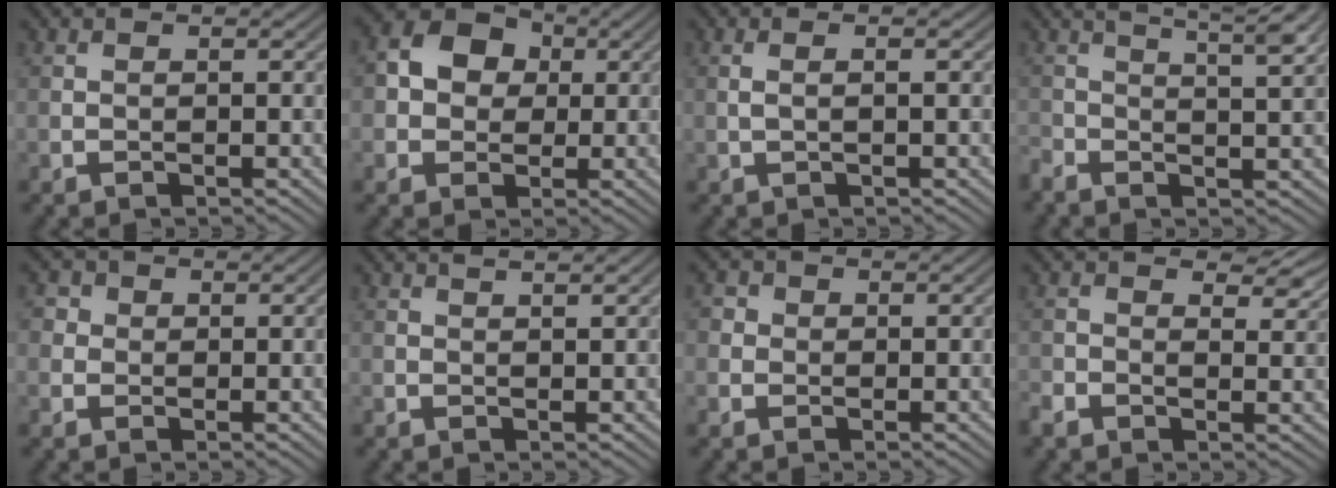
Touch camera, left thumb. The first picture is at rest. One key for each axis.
{"total": 7.0, "fx": 1.2, "fy": 5.8, "fz": 3.8, "tx": -0.085, "ty": 0.018, "tz": 0.004}
{"total": 1.2, "fx": 0.1, "fy": 0.1, "fz": 1.2, "tx": -0.023, "ty": 0.002, "tz": 0.001}
{"total": 7.0, "fx": 3.5, "fy": 1.6, "fz": 5.9, "tx": -0.089, "ty": 0.029, "tz": 0.031}
{"total": 2.3, "fx": 0.5, "fy": 2.1, "fz": 0.7, "tx": -0.022, "ty": 0.004, "tz": -0.002}
{"total": 1.0, "fx": 0.9, "fy": 0.0, "fz": 0.5, "tx": -0.014, "ty": -0.001, "tz": 0.012}
{"total": 2.0, "fx": 0.3, "fy": 1.9, "fz": 0.6, "tx": -0.018, "ty": 0.004, "tz": -0.004}
{"total": 4.7, "fx": 1.3, "fy": 3.2, "fz": 3.1, "tx": -0.056, "ty": -0.007, "tz": 0.014}